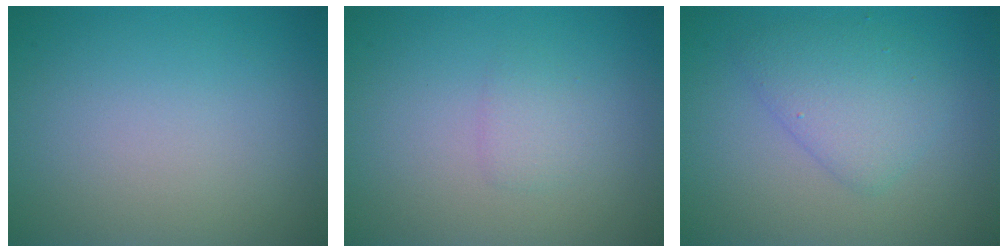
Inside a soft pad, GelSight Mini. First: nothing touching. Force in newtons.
{"total": 1.2, "press": 1.2, "slide": 0.1}
{"total": 3.1, "press": 3.1, "slide": 0.1}